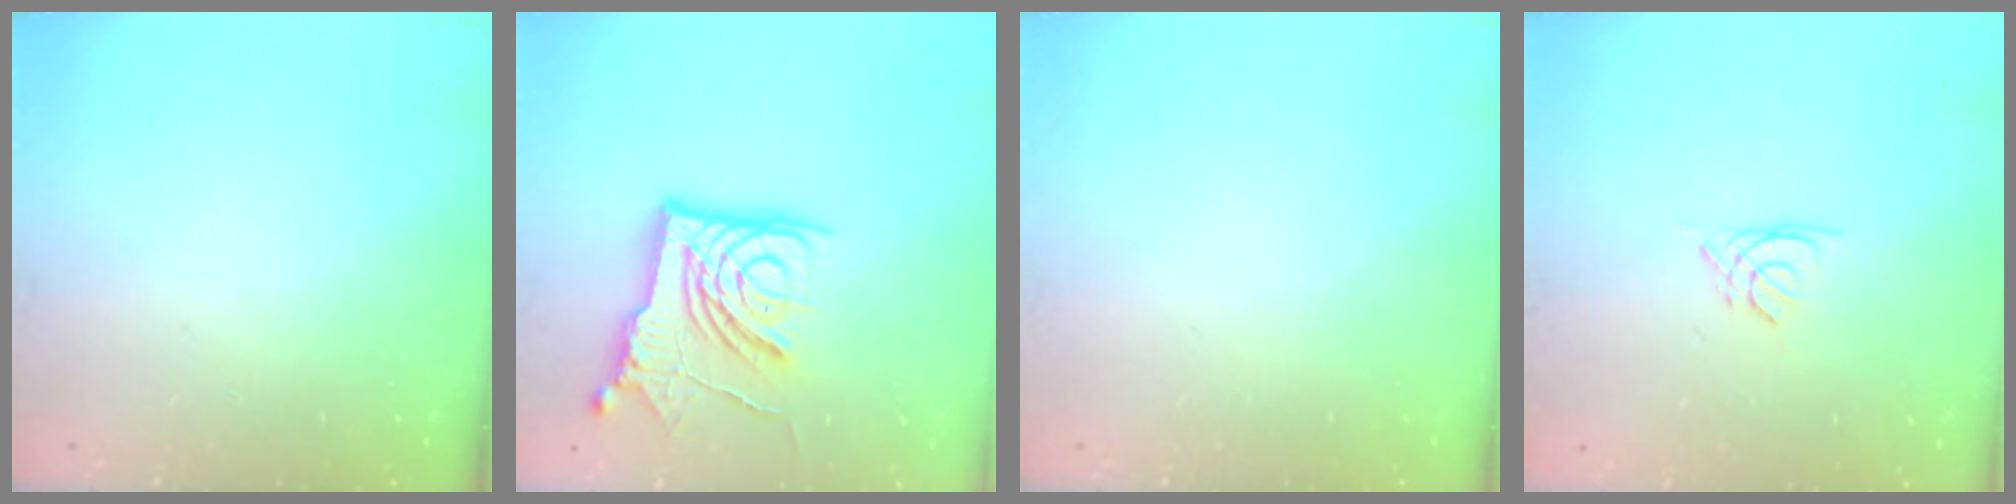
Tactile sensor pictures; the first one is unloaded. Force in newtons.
{"total": 14.2, "press": 14.1, "slide": 1.1}
{"total": 0.0}
{"total": 2.6, "press": 2.6, "slide": 0.3}